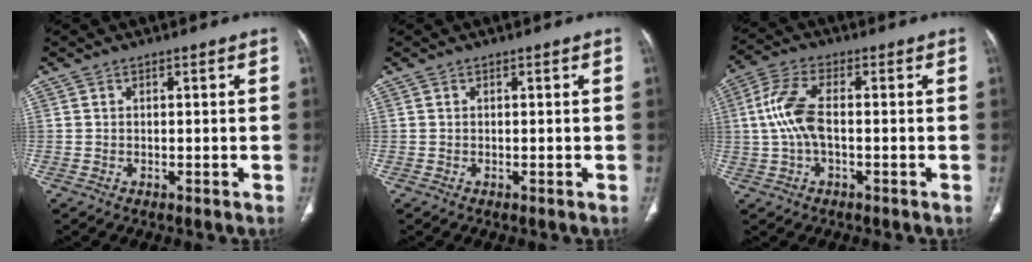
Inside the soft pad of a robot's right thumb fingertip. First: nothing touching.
{"total": 0.0}
{"total": 8.3, "force": [0.0, 3.7, 7.4], "torque": [-0.177, 0.021, -0.002]}